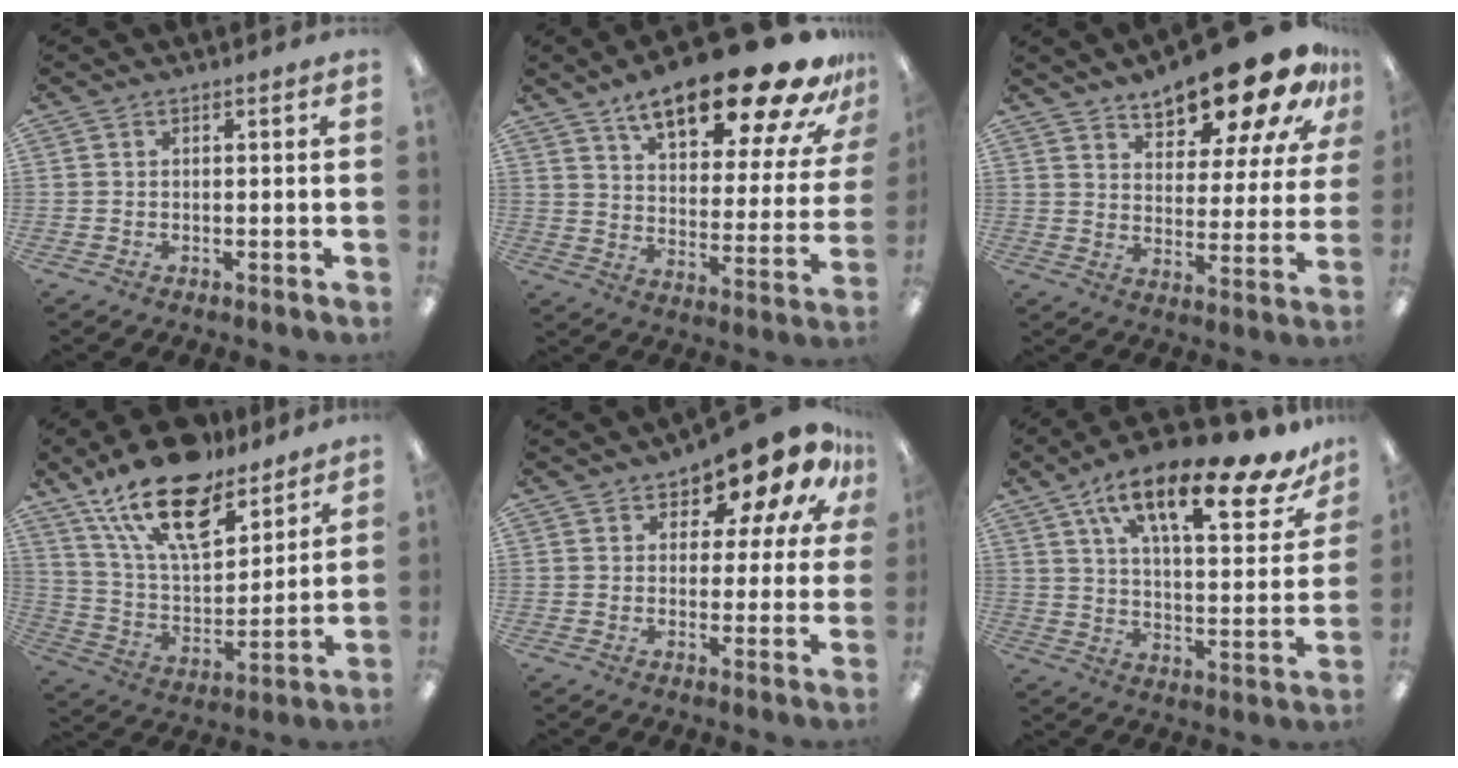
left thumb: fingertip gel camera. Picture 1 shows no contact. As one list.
[{"total": 24.7, "force": [16.9, 7.6, 16.4], "torque": [-0.242, -0.104, 0.267]}, {"total": 19.9, "force": [15.3, 6.9, 10.7], "torque": [-0.156, -0.100, 0.254]}, {"total": 21.3, "force": [14.6, 9.6, 12.2], "torque": [-0.223, -0.078, 0.260]}, {"total": 13.7, "force": [10.1, 5.7, 7.2], "torque": [-0.112, -0.067, 0.172]}, {"total": 21.2, "force": [13.5, 7.1, 14.7], "torque": [-0.224, -0.078, 0.217]}]